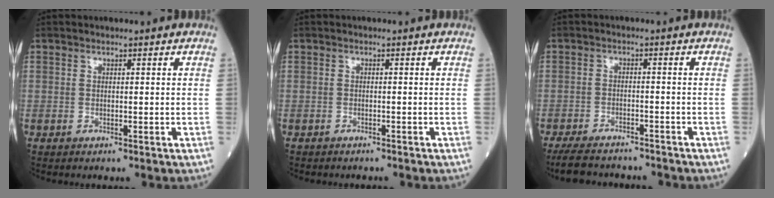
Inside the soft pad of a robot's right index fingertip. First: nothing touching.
{"total": 3.5, "force": [-2.7, 1.8, 1.2], "torque": [-0.036, -0.003, -0.035]}
{"total": 11.3, "force": [-9.9, 3.4, 4.2], "torque": [-0.083, -0.002, -0.149]}